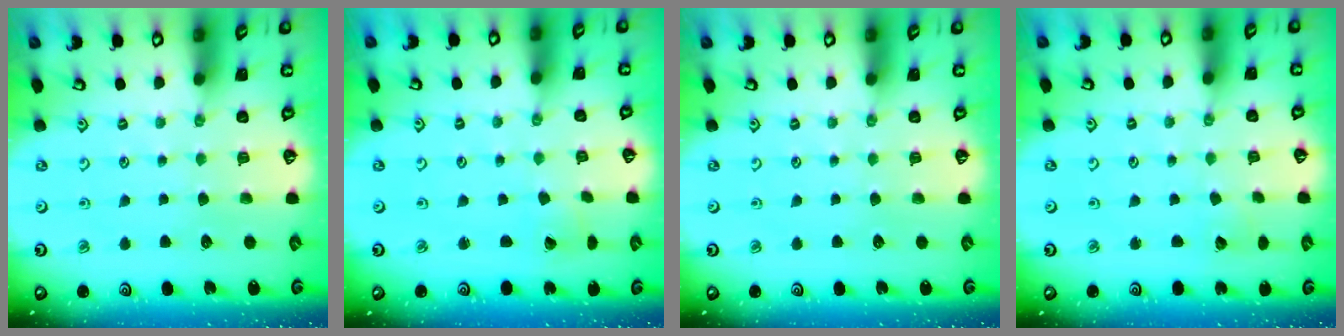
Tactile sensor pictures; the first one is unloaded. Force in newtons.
{"total": 2.0, "press": 2.0, "slide": 0.2}
{"total": 0.0}
{"total": 2.3, "press": 2.2, "slide": 0.3}